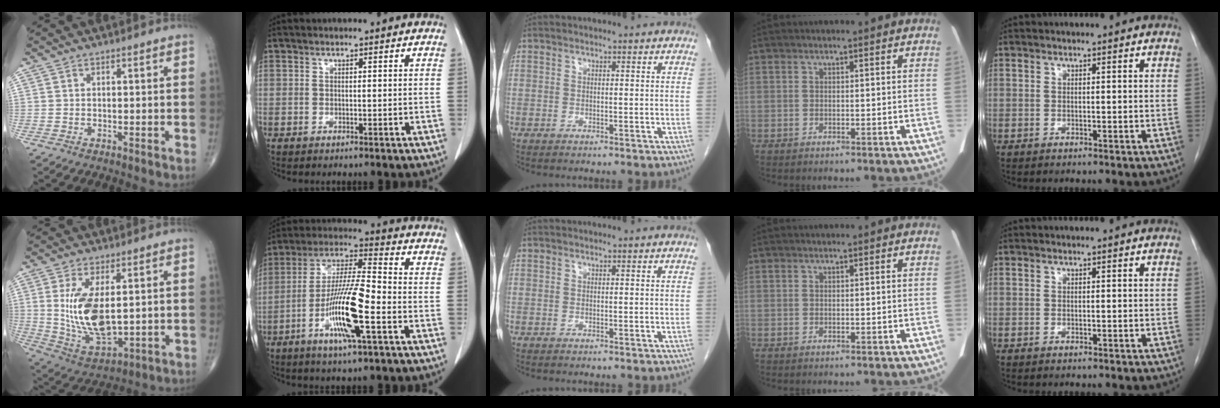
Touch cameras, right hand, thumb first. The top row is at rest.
{"thumb": {"total": 13.9, "force": [1.7, 6.7, 12.1], "torque": [-0.224, -0.023, 0.052]}, "index": {"total": 13.3, "force": [-4.6, 1.1, 12.5], "torque": [-0.241, -0.008, -0.086]}}